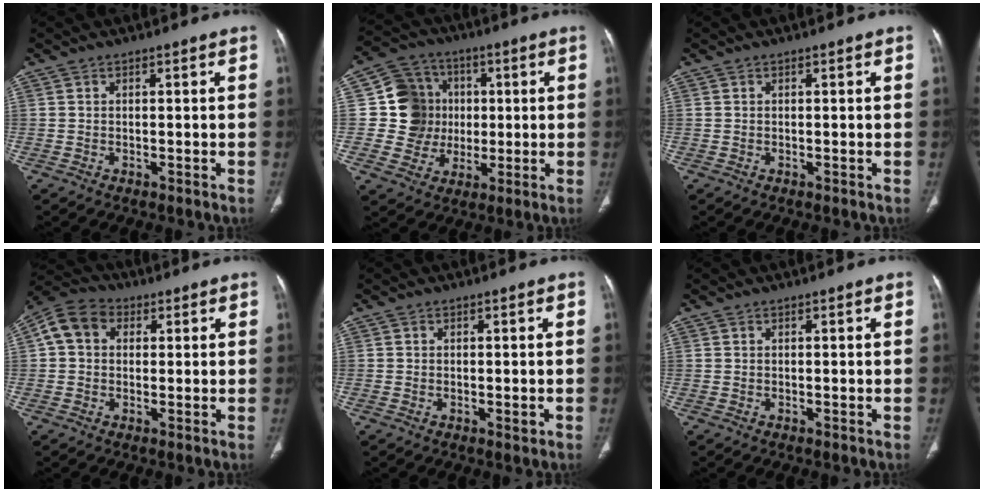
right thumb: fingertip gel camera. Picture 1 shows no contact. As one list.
[{"total": 11.9, "force": [0.9, 11.4, 3.1], "torque": [-0.001, 0.016, 0.019]}, {"total": 0.0}, {"total": 7.8, "force": [1.6, 6.2, 4.4], "torque": [-0.074, 0.021, 0.017]}, {"total": 1.3, "force": [-0.3, 0.6, 1.2], "torque": [-0.012, -0.002, -0.005]}, {"total": 0.0}]